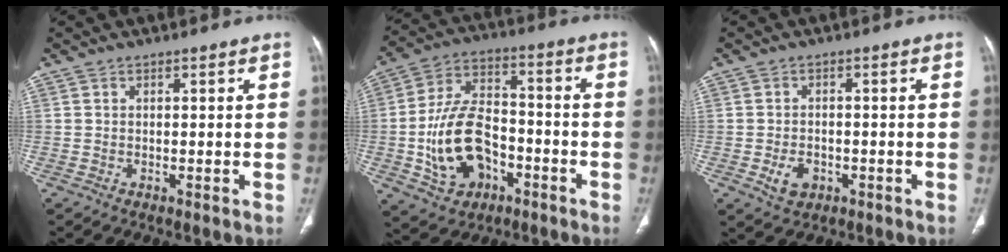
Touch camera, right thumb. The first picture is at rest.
{"total": 16.0, "force": [-4.8, 10.8, 10.9], "torque": [-0.184, 0.037, -0.079]}
{"total": 4.2, "force": [-1.5, 3.0, 2.5], "torque": [-0.036, 0.005, -0.020]}